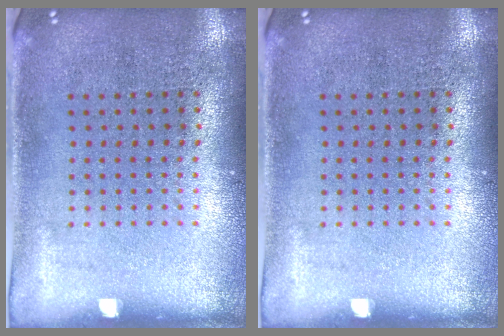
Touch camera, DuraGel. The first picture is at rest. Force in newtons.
{"total": 0.0}